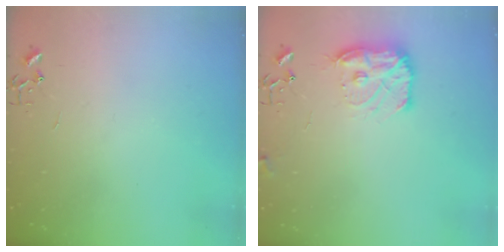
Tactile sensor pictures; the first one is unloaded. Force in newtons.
{"total": 12.6, "press": 12.6, "slide": 0.6}